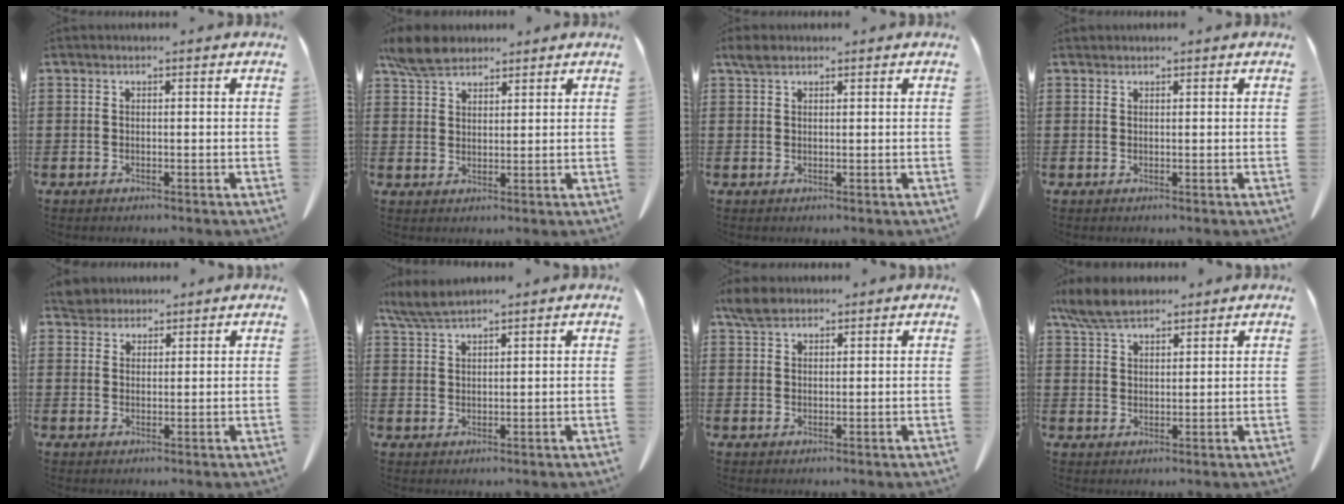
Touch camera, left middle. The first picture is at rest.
{"total": 5.2, "force": [4.3, 2.1, 1.9], "torque": [-0.052, -0.001, 0.083]}
{"total": 1.8, "force": [1.4, 0.9, 0.8], "torque": [-0.021, 0.003, 0.028]}
{"total": 0.5, "force": [0.5, 0.1, 0.0], "torque": [-0.001, -0.001, 0.011]}
{"total": 2.7, "force": [2.6, 0.9, 0.3], "torque": [-0.014, -0.001, 0.052]}
{"total": 3.9, "force": [3.2, 0.3, 2.2], "torque": [-0.050, -0.004, 0.061]}
{"total": 3.3, "force": [2.7, 1.4, 1.4], "torque": [-0.035, 0.005, 0.052]}
{"total": 6.0, "force": [4.9, 1.9, 2.8], "torque": [-0.070, -0.004, 0.094]}